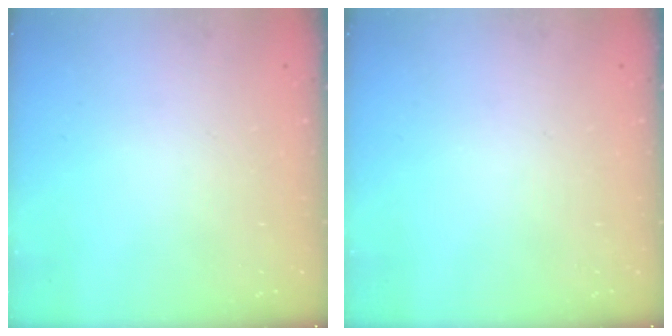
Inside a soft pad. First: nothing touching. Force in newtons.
{"total": 0.0}